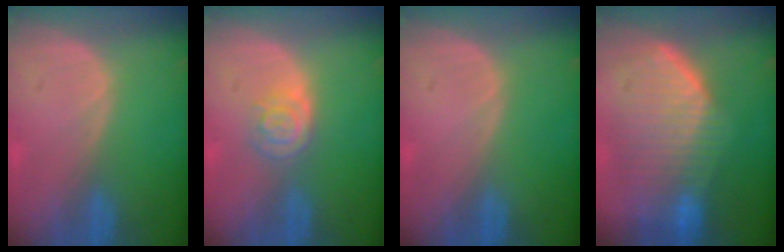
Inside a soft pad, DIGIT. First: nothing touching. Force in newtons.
{"total": 3.9, "press": 3.7, "slide": 1.2}
{"total": 0.0}
{"total": 10.2, "press": 9.0, "slide": 4.8}